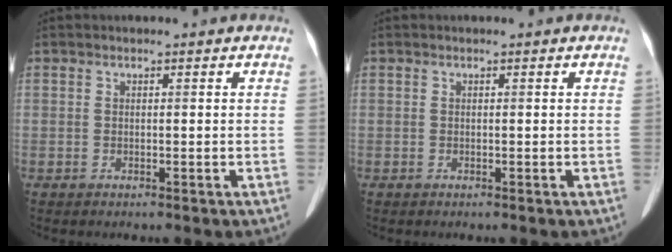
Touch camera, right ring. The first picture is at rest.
{"total": 0.0}